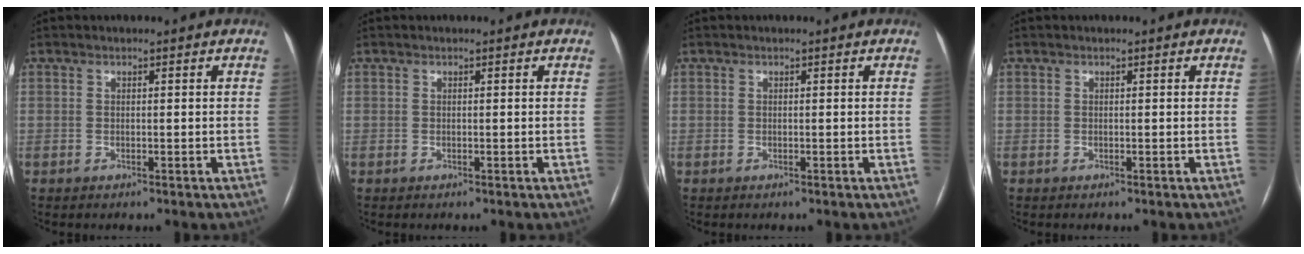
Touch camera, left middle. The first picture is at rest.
{"total": 0.0}
{"total": 0.0}
{"total": 0.0}